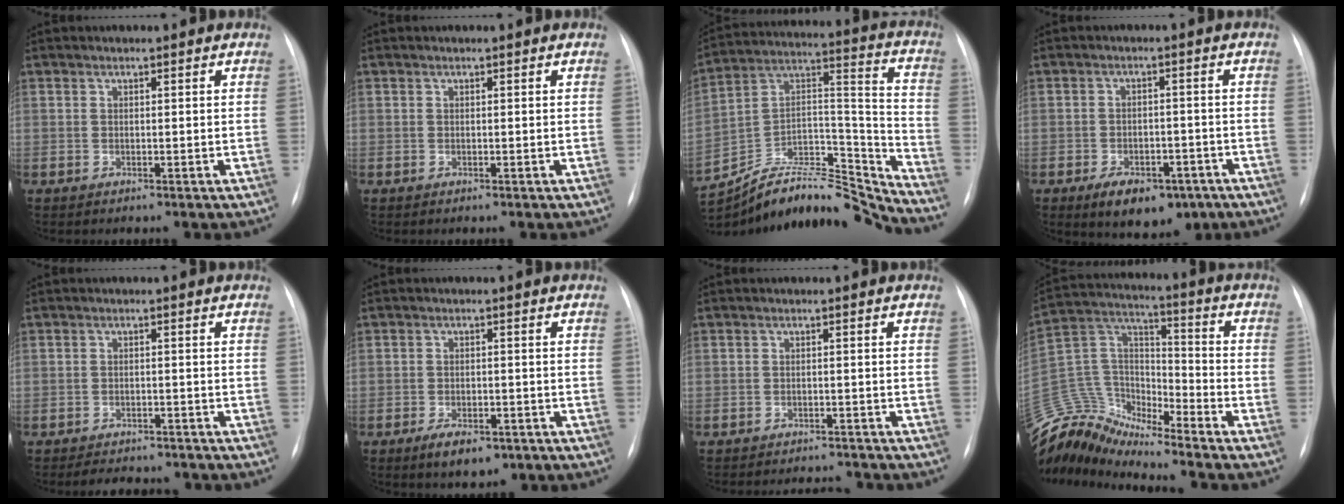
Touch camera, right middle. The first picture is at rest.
{"total": 0.0}
{"total": 22.6, "force": [-22.2, 1.6, 4.2], "torque": [-0.096, 0.053, -0.365]}
{"total": 9.5, "force": [-5.9, 5.1, 5.4], "torque": [-0.073, 0.004, -0.080]}
{"total": 6.8, "force": [-6.1, 2.2, 2.0], "torque": [-0.027, 0.000, -0.076]}
{"total": 5.5, "force": [-3.4, 2.5, 3.4], "torque": [-0.057, -0.002, -0.047]}
{"total": 5.6, "force": [-5.4, 1.0, 0.7], "torque": [-0.007, 0.001, -0.069]}
{"total": 14.5, "force": [-14.3, 1.6, 1.9], "torque": [-0.043, 0.064, -0.275]}